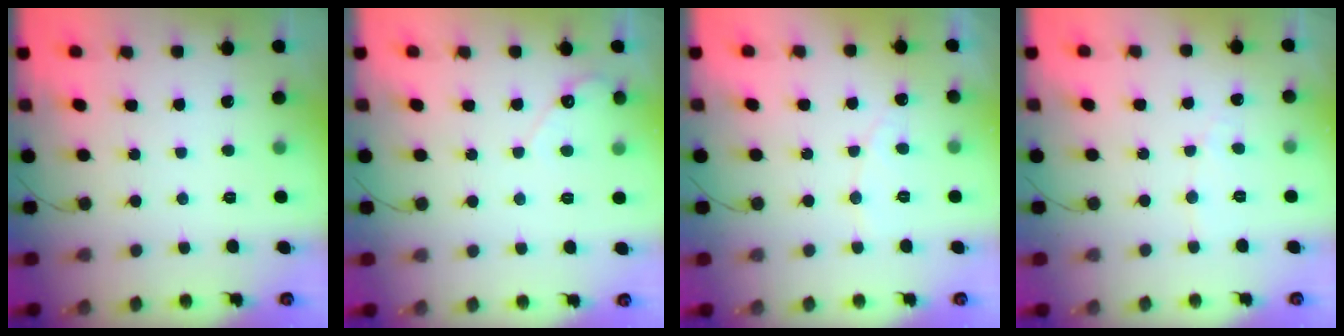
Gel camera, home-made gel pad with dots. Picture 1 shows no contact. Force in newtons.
{"total": 3.1, "press": 3.1, "slide": 0.2}
{"total": 4.1, "press": 4.1, "slide": 0.3}
{"total": 3.3, "press": 3.3, "slide": 0.4}